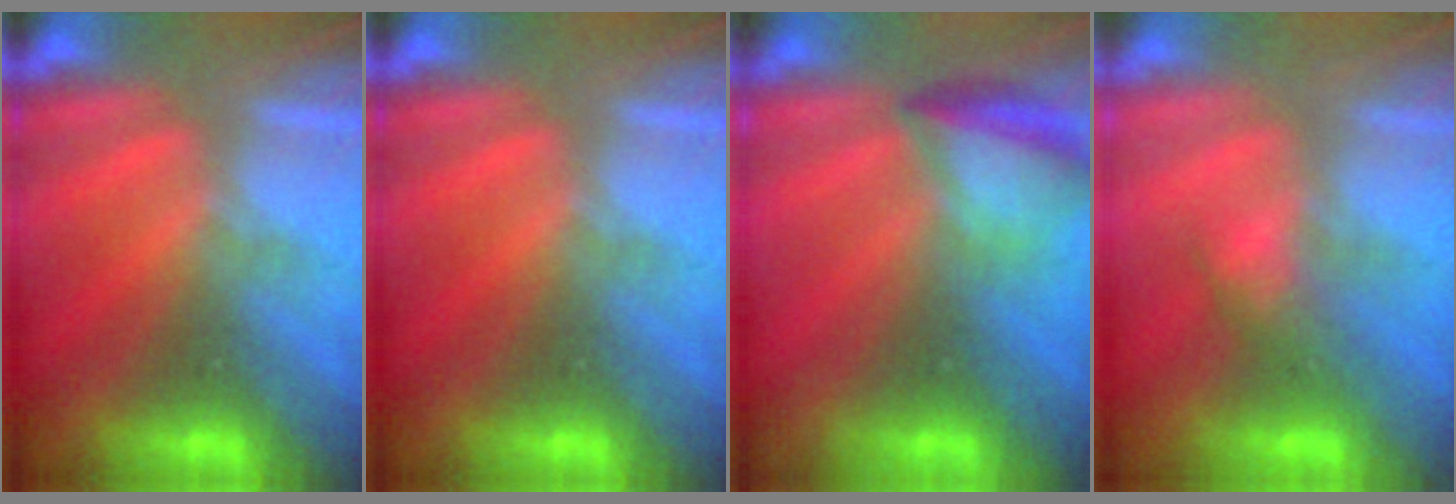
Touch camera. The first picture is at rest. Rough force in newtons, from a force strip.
{"total": 0.0}
{"total": 7.1}
{"total": 2.9}